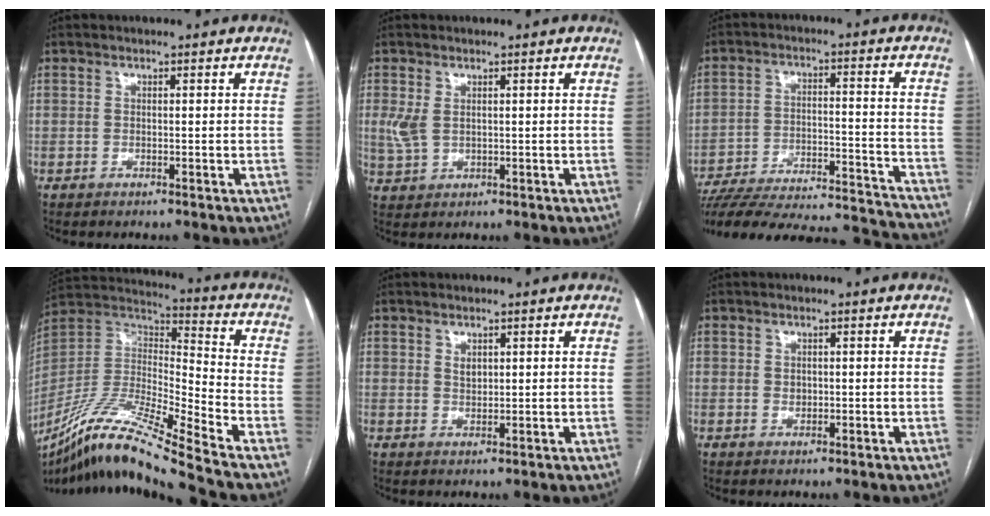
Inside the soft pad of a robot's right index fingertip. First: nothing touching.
{"total": 3.4, "force": [0.7, 2.1, 2.6], "torque": [-0.070, 0.007, 0.024]}
{"total": 28.8, "force": [-26.7, 3.9, 9.9], "torque": [-0.132, -0.017, -0.366]}
{"total": 19.2, "force": [-15.1, -1.2, 11.7], "torque": [-0.248, -0.013, -0.285]}
{"total": 1.5, "force": [0.7, 0.9, 0.9], "torque": [-0.016, -0.001, 0.017]}
{"total": 1.5, "force": [0.0, 1.2, 0.9], "torque": [-0.017, 0.000, 0.004]}